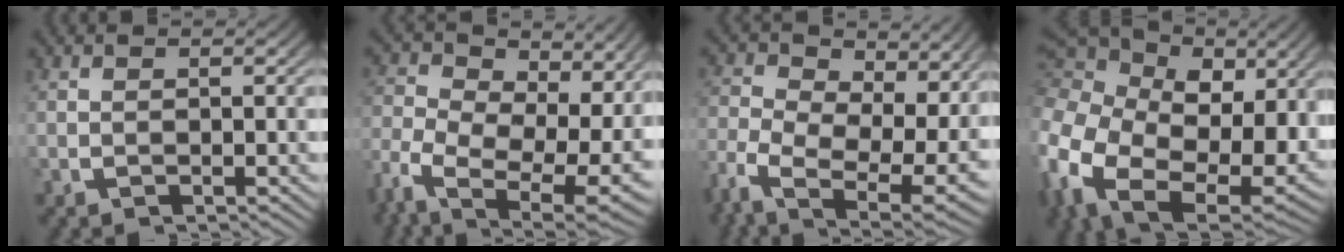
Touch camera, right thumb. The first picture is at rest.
{"total": 10.5, "force": [-3.1, 6.5, 7.7], "torque": [-0.149, -0.062, -0.035]}
{"total": 9.2, "force": [-2.8, 5.5, 6.9], "torque": [-0.139, -0.061, -0.029]}
{"total": 16.6, "force": [-1.4, 12.0, 11.3], "torque": [-0.263, -0.090, -0.001]}